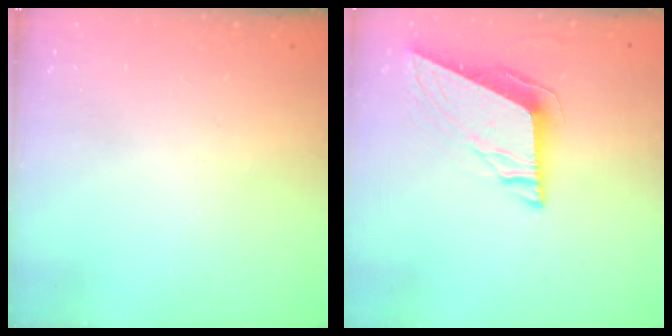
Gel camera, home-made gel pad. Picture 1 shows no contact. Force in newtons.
{"total": 8.9, "press": 8.8, "slide": 1.2}